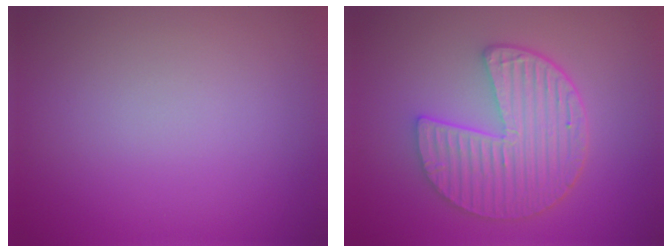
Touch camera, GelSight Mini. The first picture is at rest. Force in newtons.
{"total": 6.3, "press": 4.8, "slide": 4.1}